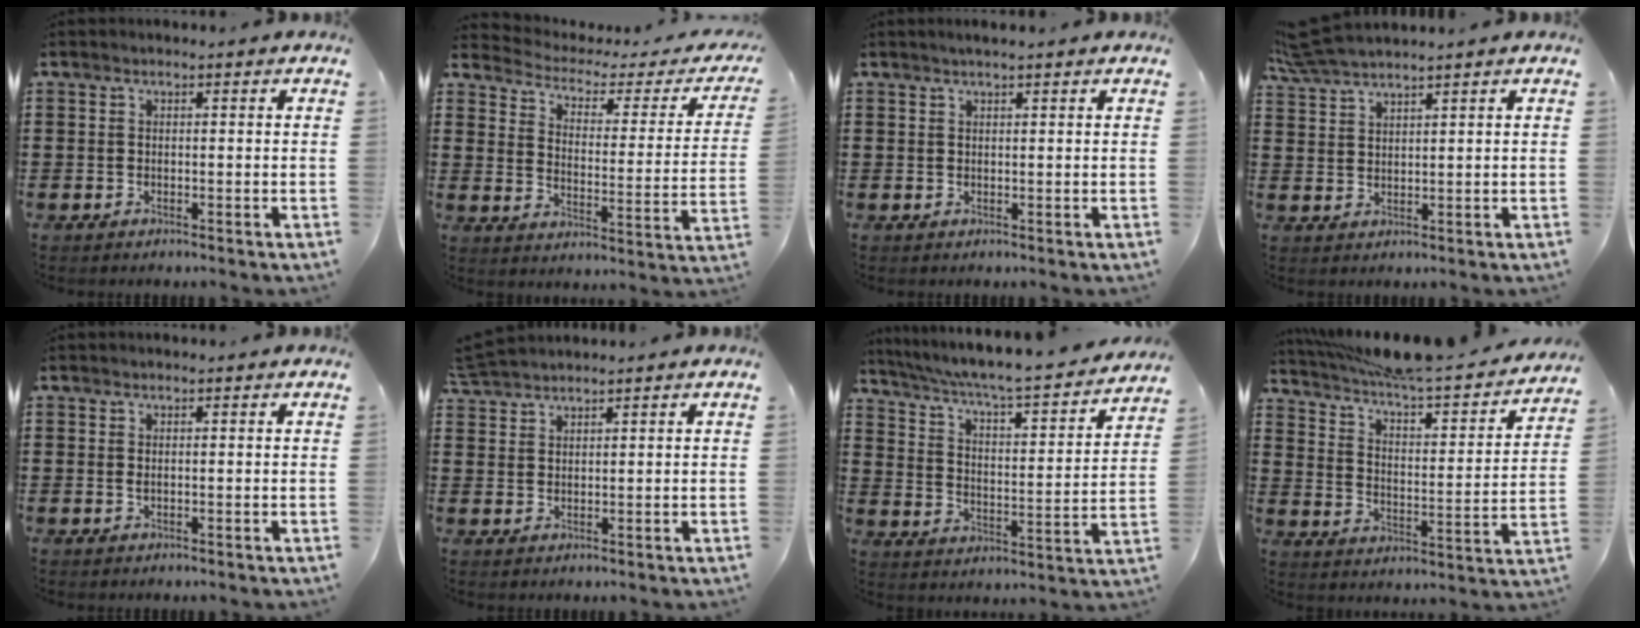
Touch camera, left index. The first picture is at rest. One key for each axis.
{"total": 2.3, "fx": 1.8, "fy": 0.9, "fz": 1.2, "tx": -0.042, "ty": -0.020, "tz": 0.021}
{"total": 1.1, "fx": 0.9, "fy": 0.0, "fz": 0.7, "tx": -0.014, "ty": -0.001, "tz": 0.017}
{"total": 4.5, "fx": 4.1, "fy": -0.1, "fz": 1.8, "tx": -0.050, "ty": -0.007, "tz": 0.078}
{"total": 0.6, "fx": 0.1, "fy": 0.2, "fz": 0.5, "tx": -0.011, "ty": 0.000, "tz": 0.003}
{"total": 3.0, "fx": 3.0, "fy": 0.1, "fz": 0.6, "tx": -0.021, "ty": -0.003, "tz": 0.058}
{"total": 4.4, "fx": 3.8, "fy": -0.3, "fz": 2.2, "tx": -0.066, "ty": -0.044, "tz": 0.053}
{"total": 5.5, "fx": 5.0, "fy": 0.0, "fz": 2.4, "tx": -0.071, "ty": -0.048, "tz": 0.077}